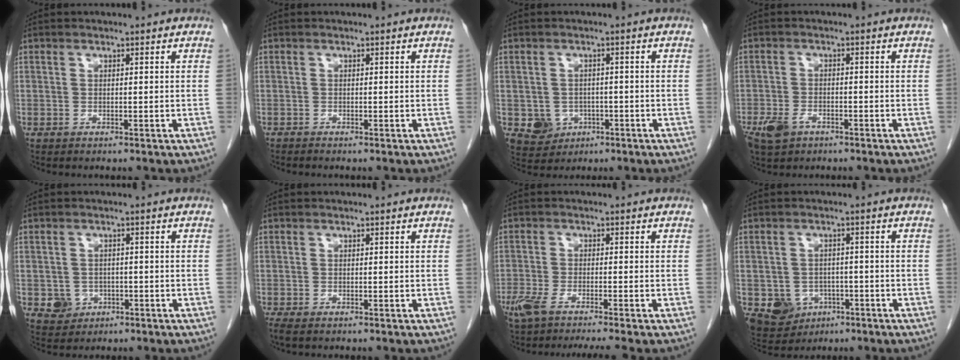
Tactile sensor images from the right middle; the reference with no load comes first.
{"total": 0.0}
{"total": 4.3, "force": [-1.3, 4.0, 1.1], "torque": [-0.012, 0.005, -0.011]}
{"total": 4.5, "force": [-2.7, 2.6, 2.6], "torque": [-0.055, -0.004, -0.045]}
{"total": 3.3, "force": [-1.0, 3.0, 0.8], "torque": [-0.007, 0.006, -0.008]}
{"total": 1.4, "force": [-1.1, 0.2, 0.9], "torque": [-0.016, -0.005, -0.015]}
{"total": 7.5, "force": [-5.9, 0.1, 4.8], "torque": [-0.082, -0.013, -0.099]}
{"total": 6.4, "force": [-2.6, 5.4, 2.1], "torque": [-0.041, 0.005, -0.029]}